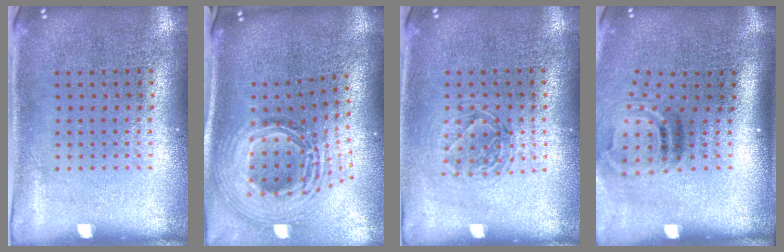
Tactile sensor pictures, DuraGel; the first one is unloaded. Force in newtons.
{"total": 3.0, "press": 2.0, "slide": 2.2}
{"total": 1.2, "press": 1.1, "slide": 0.6}
{"total": 2.0, "press": 1.3, "slide": 1.6}